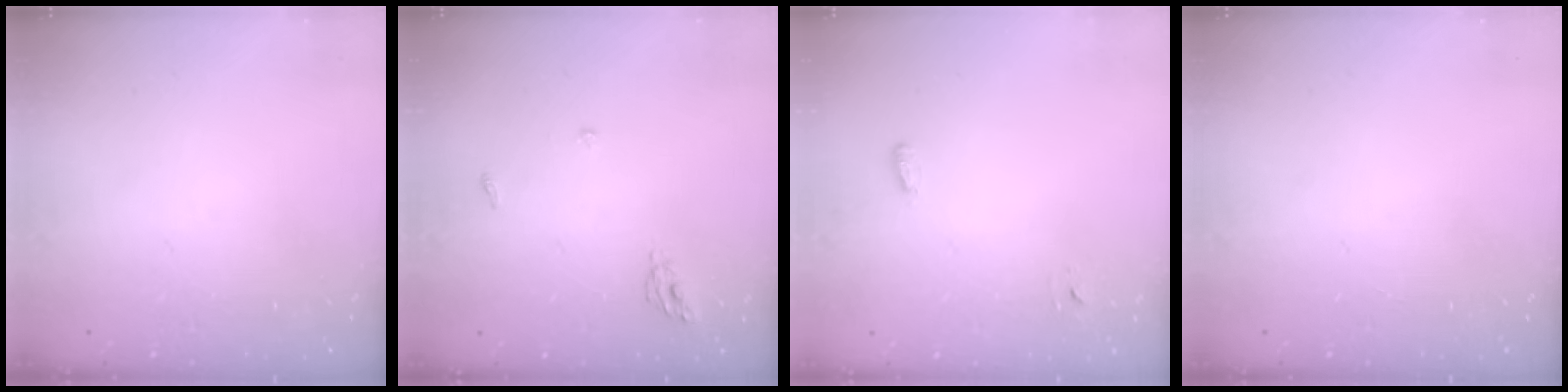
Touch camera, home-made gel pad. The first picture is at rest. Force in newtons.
{"total": 5.2, "press": 5.1, "slide": 0.3}
{"total": 2.8, "press": 2.7, "slide": 0.6}
{"total": 0.0}